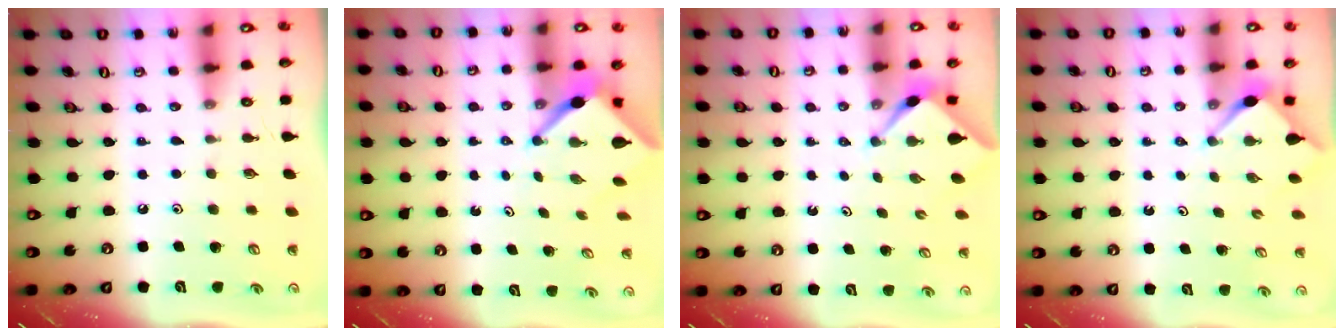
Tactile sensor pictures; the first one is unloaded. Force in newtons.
{"total": 4.4, "press": 4.4, "slide": 0.4}
{"total": 2.4, "press": 2.3, "slide": 0.3}
{"total": 2.9, "press": 2.9, "slide": 0.3}